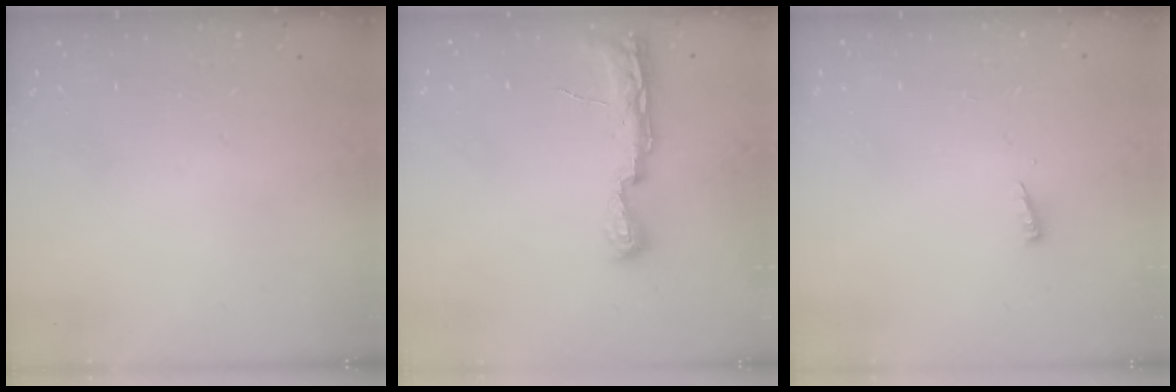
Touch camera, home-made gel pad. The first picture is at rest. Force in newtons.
{"total": 10.6, "press": 9.1, "slide": 5.5}
{"total": 3.5, "press": 3.4, "slide": 0.3}